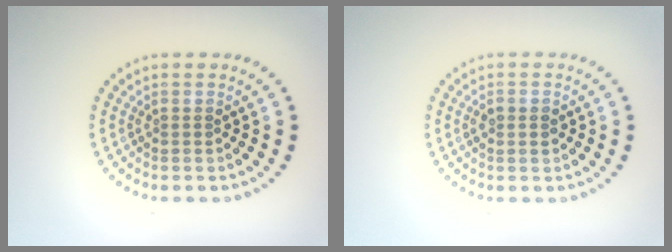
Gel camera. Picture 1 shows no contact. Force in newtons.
{"total": 1.0, "press": 1.0, "slide": 0.1}